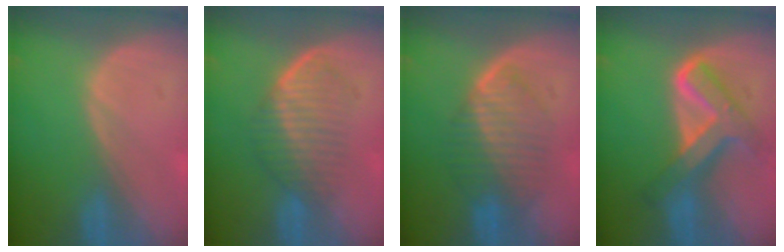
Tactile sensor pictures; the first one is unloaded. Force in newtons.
{"total": 6.9, "press": 6.1, "slide": 3.3}
{"total": 6.8, "press": 6.8, "slide": 0.2}
{"total": 8.4, "press": 8.3, "slide": 0.7}